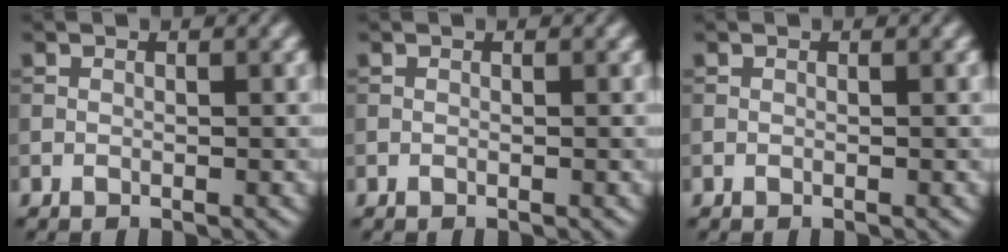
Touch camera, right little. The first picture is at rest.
{"total": 0.0}
{"total": 0.0}